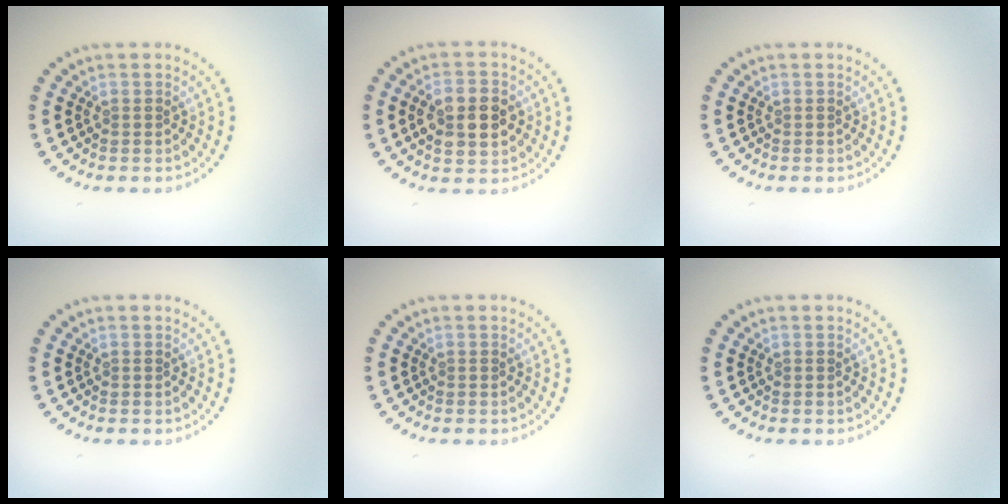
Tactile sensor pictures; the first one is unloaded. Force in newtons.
{"total": 4.3, "press": 4.3, "slide": 0.1}
{"total": 0.0}
{"total": 0.0}
{"total": 0.0}
{"total": 0.0}